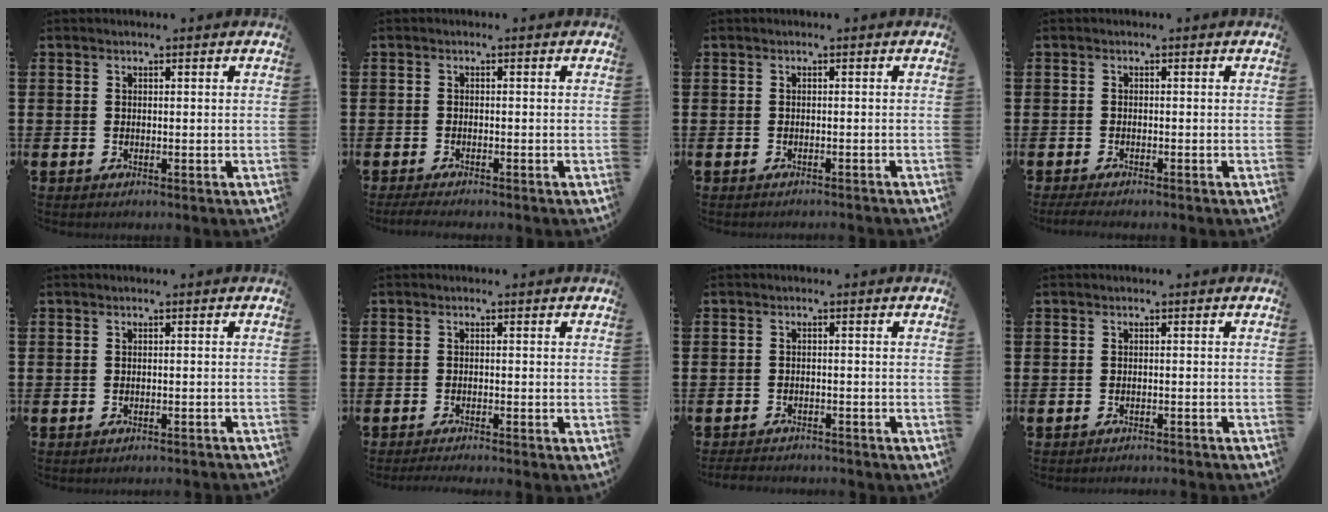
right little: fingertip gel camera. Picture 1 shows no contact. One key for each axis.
{"total": 1.2, "fx": -0.9, "fy": 0.1, "fz": 0.8, "tx": -0.012, "ty": -0.002, "tz": -0.018}
{"total": 0.6, "fx": -0.5, "fy": -0.1, "fz": 0.0, "tx": 0.000, "ty": -0.002, "tz": -0.011}
{"total": 1.2, "fx": -0.8, "fy": 0.1, "fz": 0.8, "tx": -0.013, "ty": -0.002, "tz": -0.017}
{"total": 0.9, "fx": -0.8, "fy": -0.2, "fz": 0.0, "tx": 0.001, "ty": 0.001, "tz": -0.018}
{"total": 1.0, "fx": -1.0, "fy": -0.2, "fz": 0.3, "tx": -0.003, "ty": -0.001, "tz": -0.019}
{"total": 1.9, "fx": -1.9, "fy": 0.0, "fz": 0.0, "tx": -0.004, "ty": 0.001, "tz": -0.041}
{"total": 0.9, "fx": -0.9, "fy": -0.2, "fz": -0.1, "tx": 0.002, "ty": 0.000, "tz": -0.019}